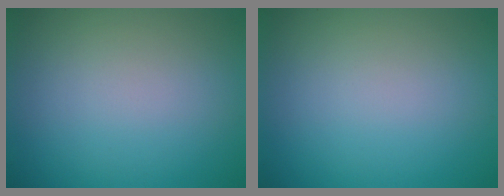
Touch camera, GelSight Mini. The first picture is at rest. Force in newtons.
{"total": 0.0}